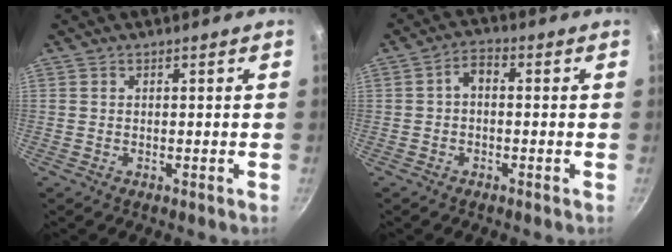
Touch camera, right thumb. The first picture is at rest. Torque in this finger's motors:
{"motor_torque": [0.07, 0.75, 0.57, 0.25, -0.01]}